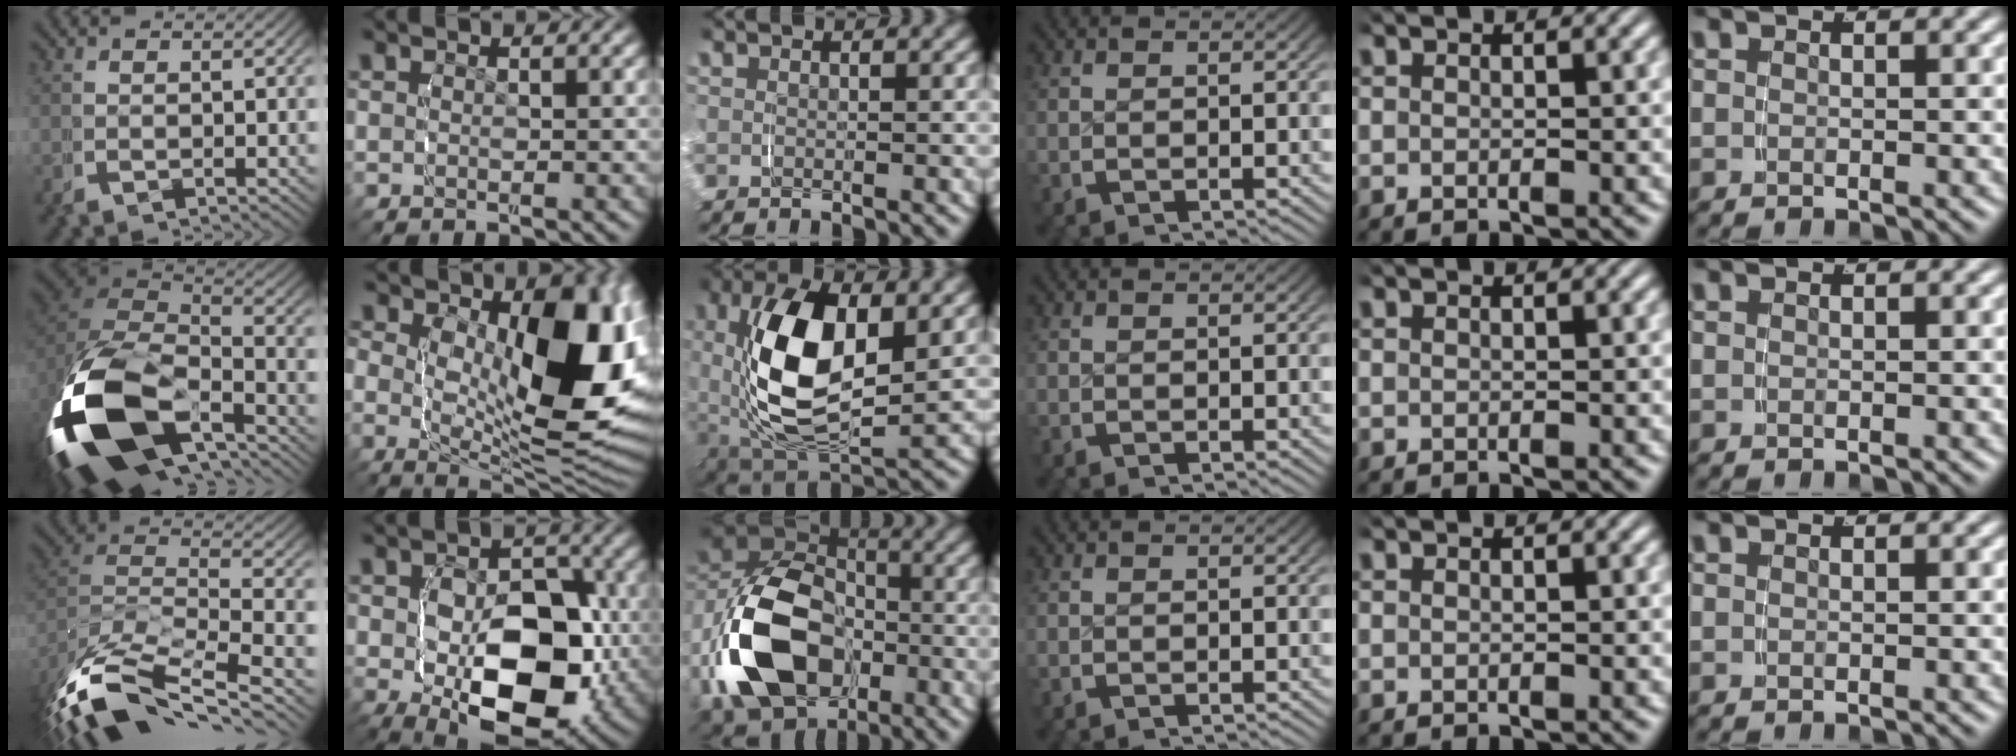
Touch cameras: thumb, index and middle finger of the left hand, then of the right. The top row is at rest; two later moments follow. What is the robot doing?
{"motion": "grasp_and_lifting", "object": "fork"}